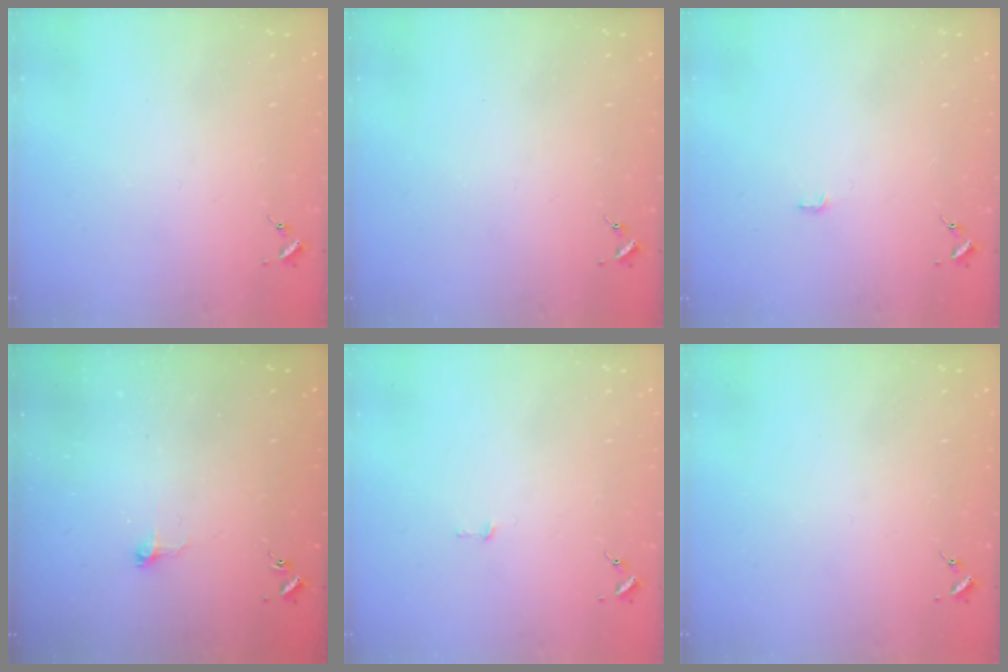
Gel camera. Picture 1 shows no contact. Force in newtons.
{"total": 0.0}
{"total": 3.2, "press": 3.2, "slide": 0.1}
{"total": 6.2, "press": 6.2, "slide": 0.6}
{"total": 1.9, "press": 1.9, "slide": 0.1}
{"total": 0.0}